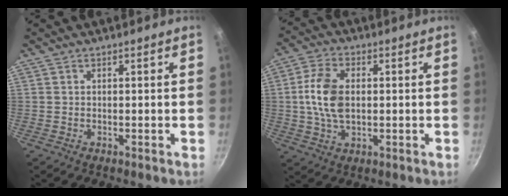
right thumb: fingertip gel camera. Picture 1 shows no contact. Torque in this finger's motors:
{"motor_torque": [1.39, 1.62, 0.67, -1.15, 0.09]}